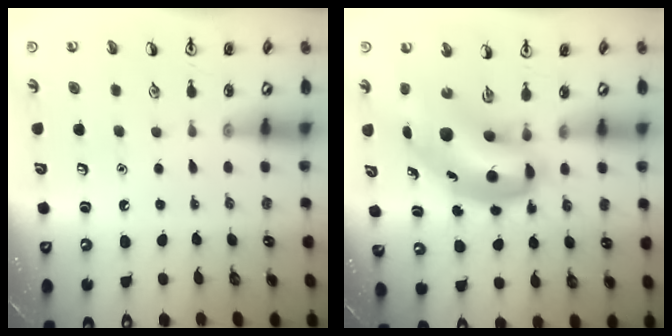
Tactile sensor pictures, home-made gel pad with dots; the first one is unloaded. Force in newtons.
{"total": 10.1, "press": 9.8, "slide": 2.8}